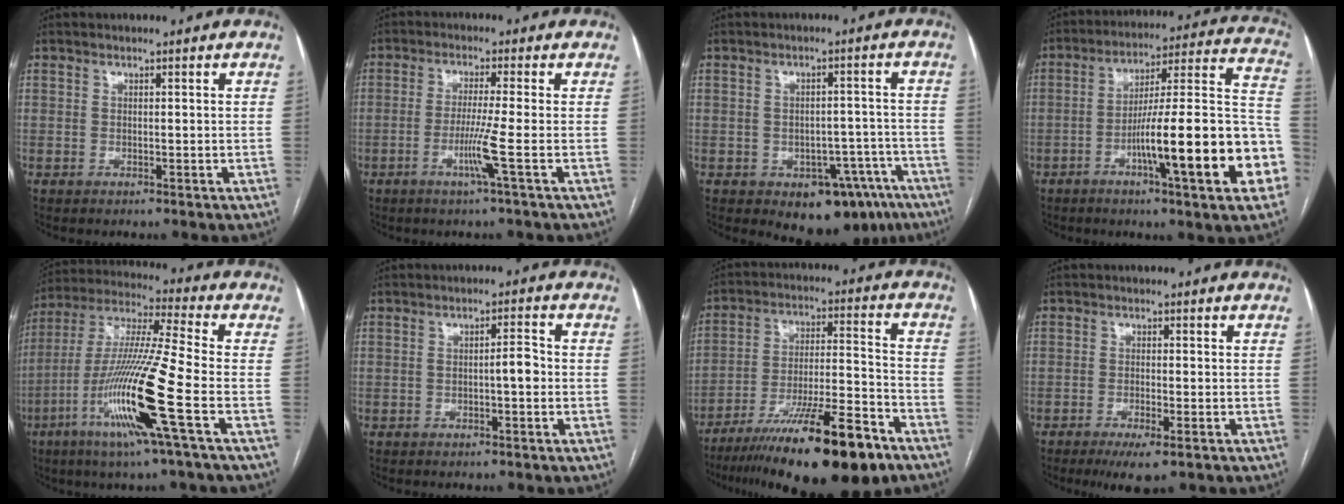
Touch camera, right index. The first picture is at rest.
{"total": 5.0, "force": [-1.8, -1.5, 4.4], "torque": [-0.086, -0.012, -0.038]}
{"total": 10.6, "force": [-6.7, 6.2, 5.5], "torque": [-0.027, 0.029, -0.082]}
{"total": 22.4, "force": [-7.6, 1.7, 21.0], "torque": [-0.236, 0.018, -0.111]}
{"total": 17.7, "force": [-6.5, -1.0, 16.5], "torque": [-0.335, -0.021, -0.131]}
{"total": 2.9, "force": [-0.6, 0.6, 2.7], "torque": [-0.036, 0.006, -0.012]}
{"total": 21.7, "force": [-15.0, 2.6, 15.5], "torque": [-0.218, -0.014, -0.247]}
{"total": 4.9, "force": [-3.0, 0.8, 3.8], "torque": [-0.065, -0.011, -0.046]}